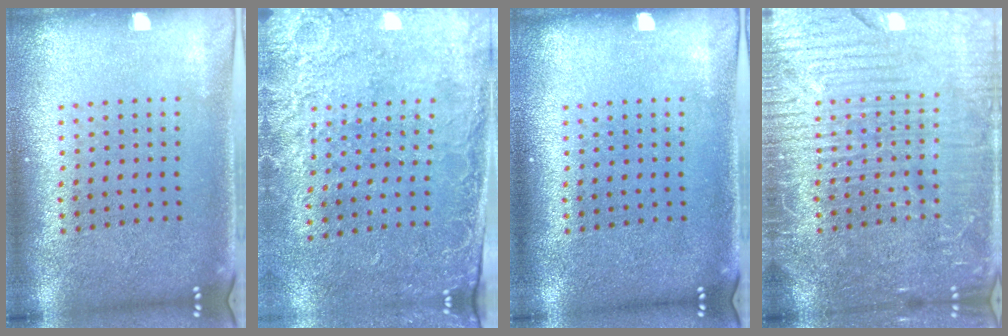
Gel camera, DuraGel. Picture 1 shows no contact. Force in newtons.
{"total": 2.7, "press": 2.2, "slide": 1.5}
{"total": 0.0}
{"total": 7.2, "press": 7.2, "slide": 0.9}